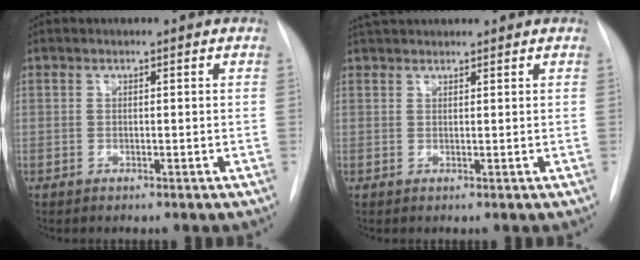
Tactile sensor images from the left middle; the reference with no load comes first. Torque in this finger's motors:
{"motor_torque": [0.37, -0.33, 0.03, 0.01]}